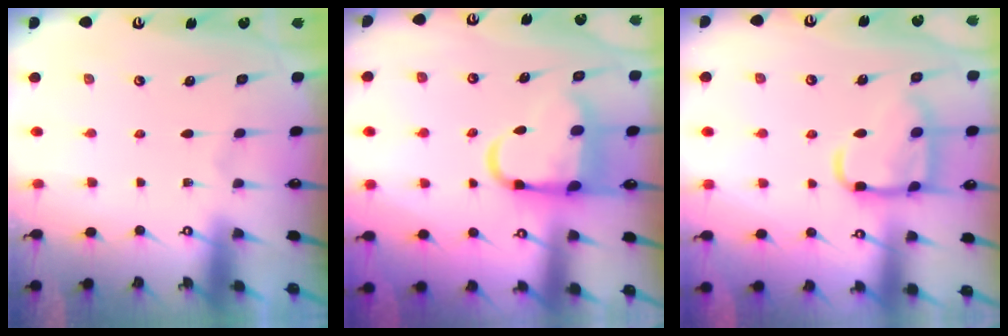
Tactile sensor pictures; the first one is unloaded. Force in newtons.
{"total": 11.0, "press": 10.8, "slide": 1.8}
{"total": 13.8, "press": 13.8, "slide": 1.3}